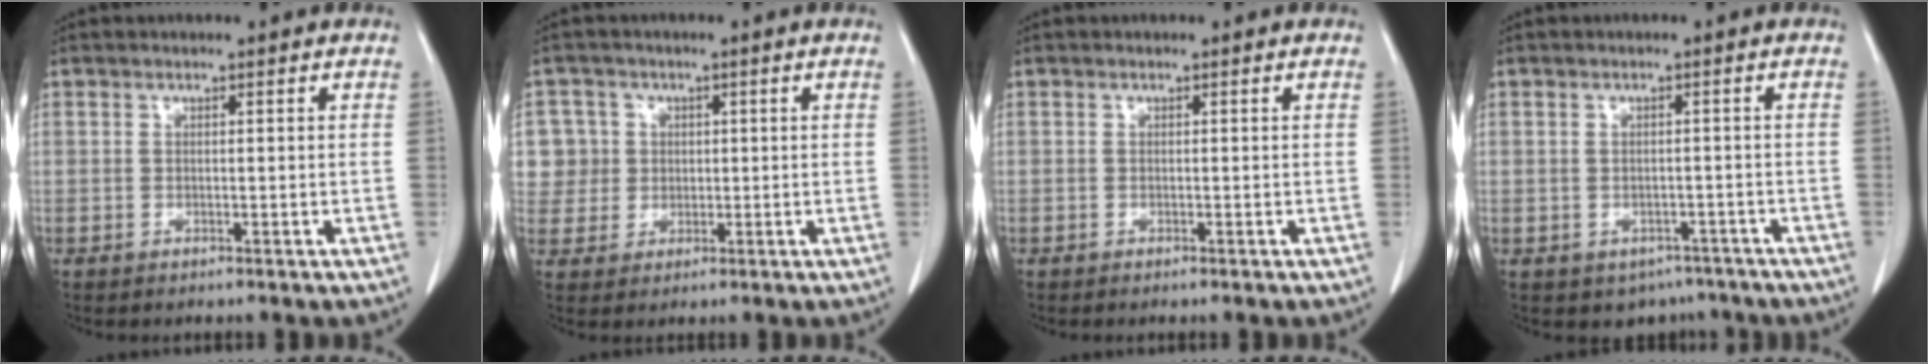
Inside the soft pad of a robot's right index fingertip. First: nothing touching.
{"total": 6.8, "force": [1.4, 6.6, 0.1], "torque": [0.002, 0.025, 0.034]}
{"total": 0.0}
{"total": 4.4, "force": [-2.8, 3.3, 0.6], "torque": [0.006, 0.010, -0.033]}